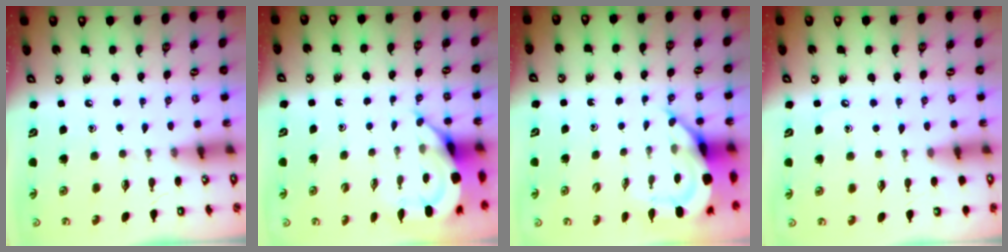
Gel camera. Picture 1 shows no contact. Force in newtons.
{"total": 5.4, "press": 5.4, "slide": 0.5}
{"total": 8.0, "press": 8.0, "slide": 1.0}
{"total": 3.6, "press": 3.6, "slide": 0.4}